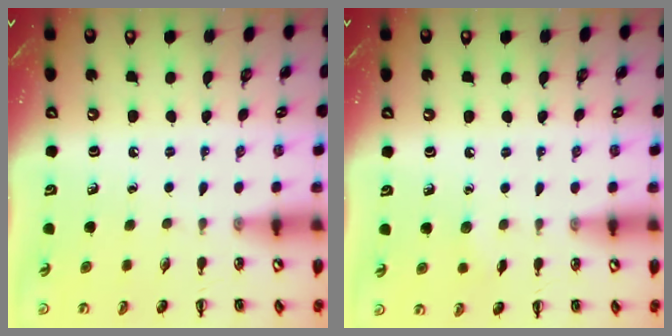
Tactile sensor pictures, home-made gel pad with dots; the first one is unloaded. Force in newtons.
{"total": 3.9, "press": 3.7, "slide": 1.1}